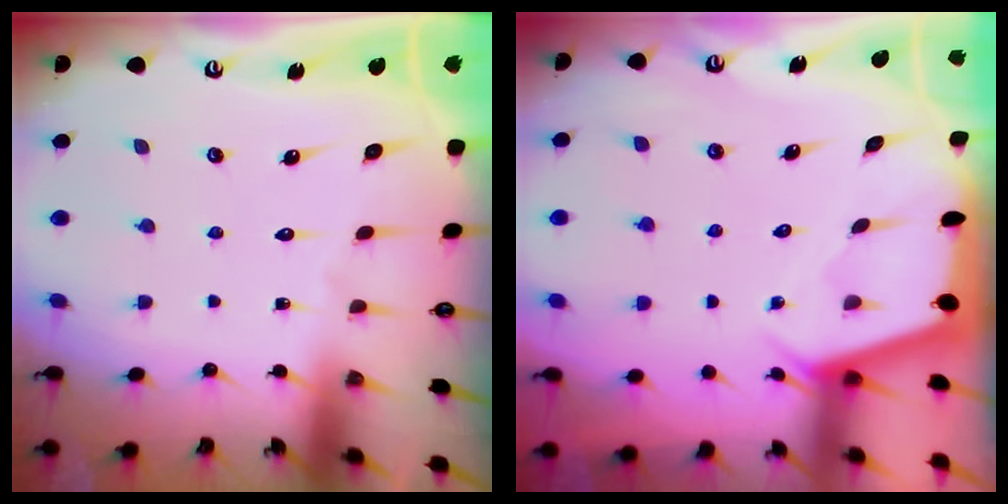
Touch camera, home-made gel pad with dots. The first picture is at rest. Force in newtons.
{"total": 2.2, "press": 2.2, "slide": 0.3}